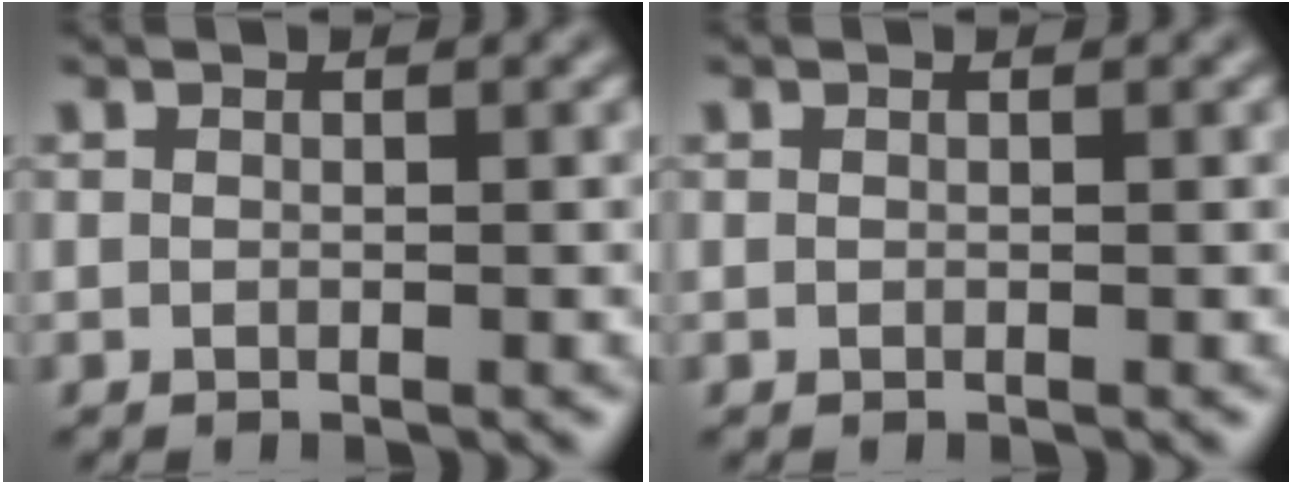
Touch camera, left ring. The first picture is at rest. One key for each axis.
{"total": 0.0}